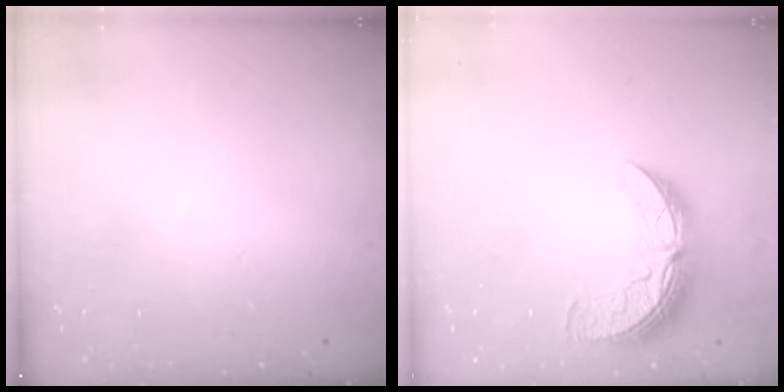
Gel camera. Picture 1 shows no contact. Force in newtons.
{"total": 11.0, "press": 11.0, "slide": 0.4}